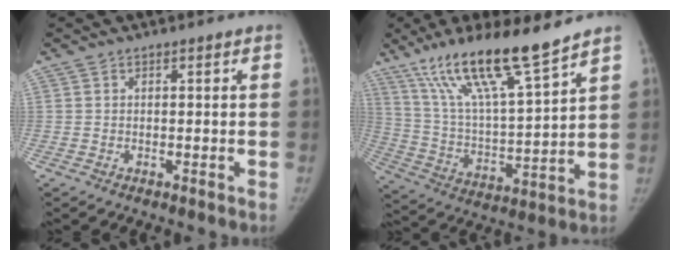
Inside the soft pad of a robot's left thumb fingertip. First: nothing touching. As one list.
[{"total": 18.7, "force": [13.4, 2.5, 12.9], "torque": [-0.212, -0.062, 0.249]}]